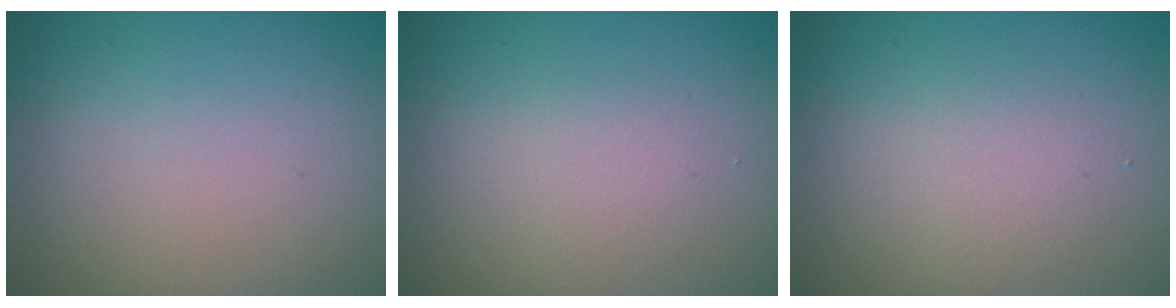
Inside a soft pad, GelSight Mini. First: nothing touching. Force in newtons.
{"total": 1.5, "press": 1.5, "slide": 0.1}
{"total": 1.7, "press": 1.7, "slide": 0.1}